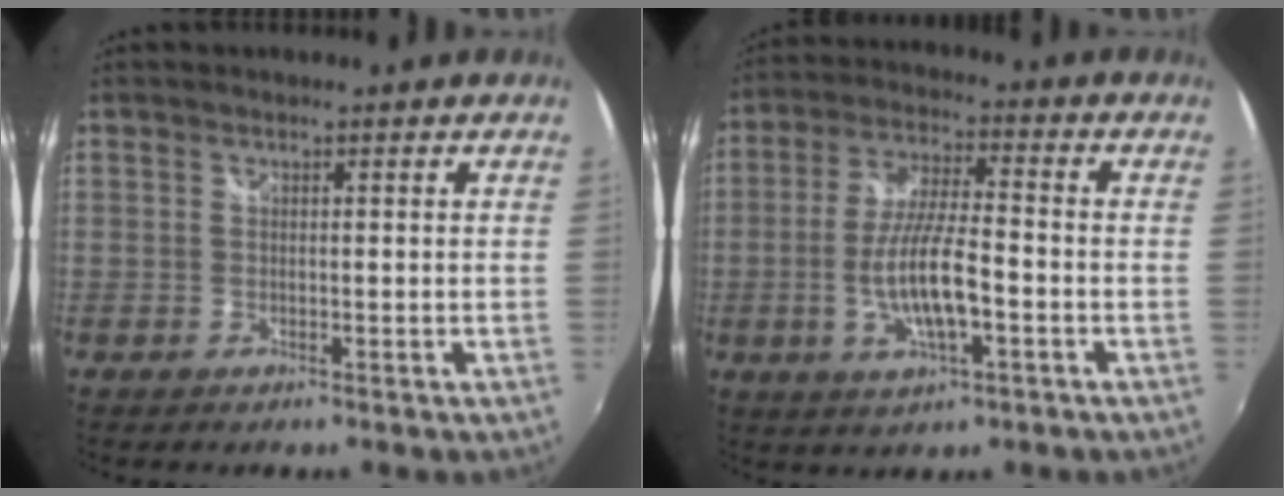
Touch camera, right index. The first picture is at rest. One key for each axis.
{"total": 11.1, "fx": -3.2, "fy": 2.8, "fz": 10.2, "tx": -0.204, "ty": -0.005, "tz": -0.055}